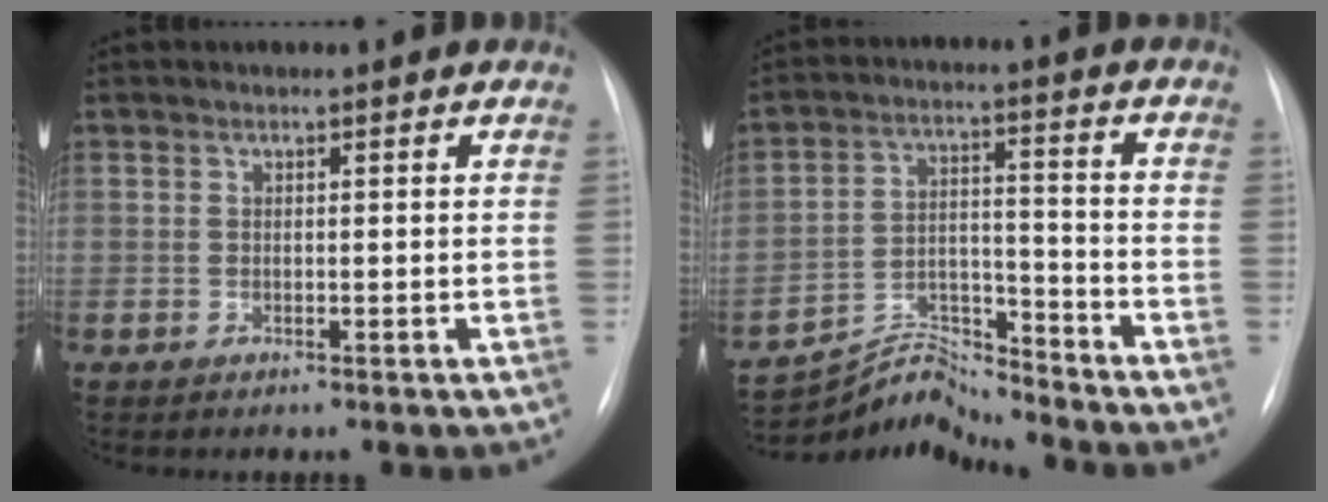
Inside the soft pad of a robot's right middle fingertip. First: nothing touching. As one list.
[{"total": 8.2, "force": [-8.1, -0.5, -1.4], "torque": [0.021, 0.035, -0.142]}]